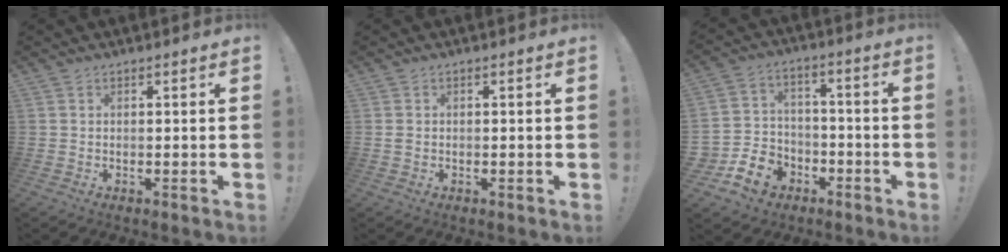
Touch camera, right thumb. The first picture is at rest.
{"total": 1.1, "force": [-0.3, 0.8, 0.6], "torque": [-0.017, 0.006, -0.005]}
{"total": 11.5, "force": [-6.1, 8.9, 3.9], "torque": [-0.068, 0.041, -0.105]}